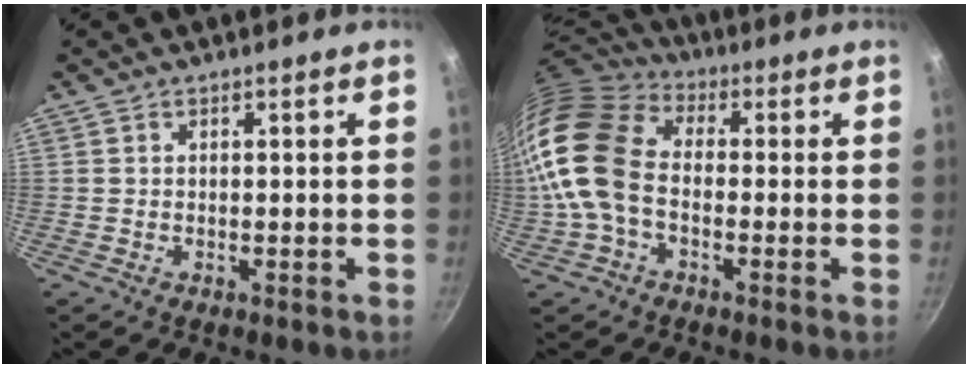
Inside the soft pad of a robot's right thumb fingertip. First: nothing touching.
{"total": 15.1, "force": [-2.2, 10.3, 10.9], "torque": [-0.196, 0.034, -0.062]}